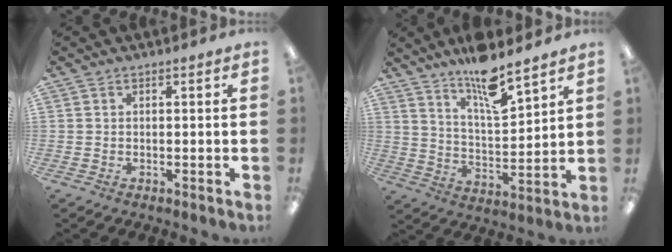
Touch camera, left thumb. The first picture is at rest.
{"total": 11.7, "force": [9.7, 2.5, 6.2], "torque": [-0.101, -0.068, 0.166]}